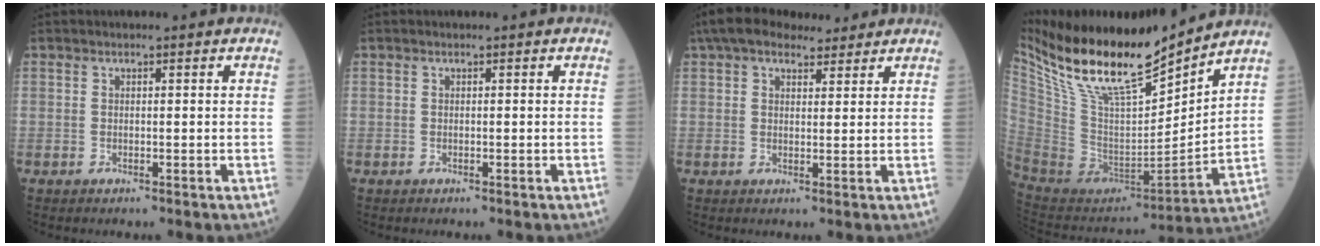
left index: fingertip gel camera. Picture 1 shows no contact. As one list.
[{"total": 0.0}, {"total": 9.8, "force": [7.8, 3.7, 4.5], "torque": [-0.071, 0.042, 0.123]}, {"total": 19.7, "force": [15.8, 3.2, 11.4], "torque": [-0.207, -0.016, 0.302]}]